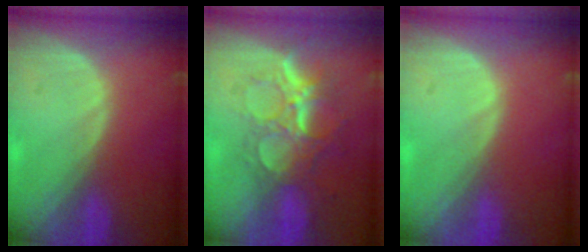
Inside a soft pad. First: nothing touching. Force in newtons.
{"total": 9.1, "press": 7.7, "slide": 4.8}
{"total": 0.0}